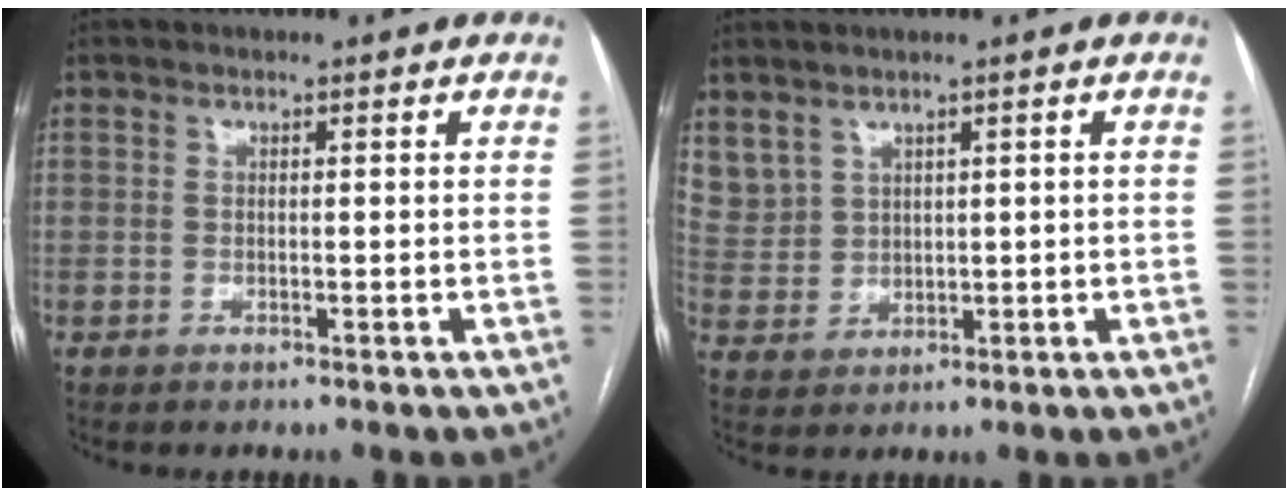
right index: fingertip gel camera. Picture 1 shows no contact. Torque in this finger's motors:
{"motor_torque": [-0.16, 0.30, 0.00, 0.00]}